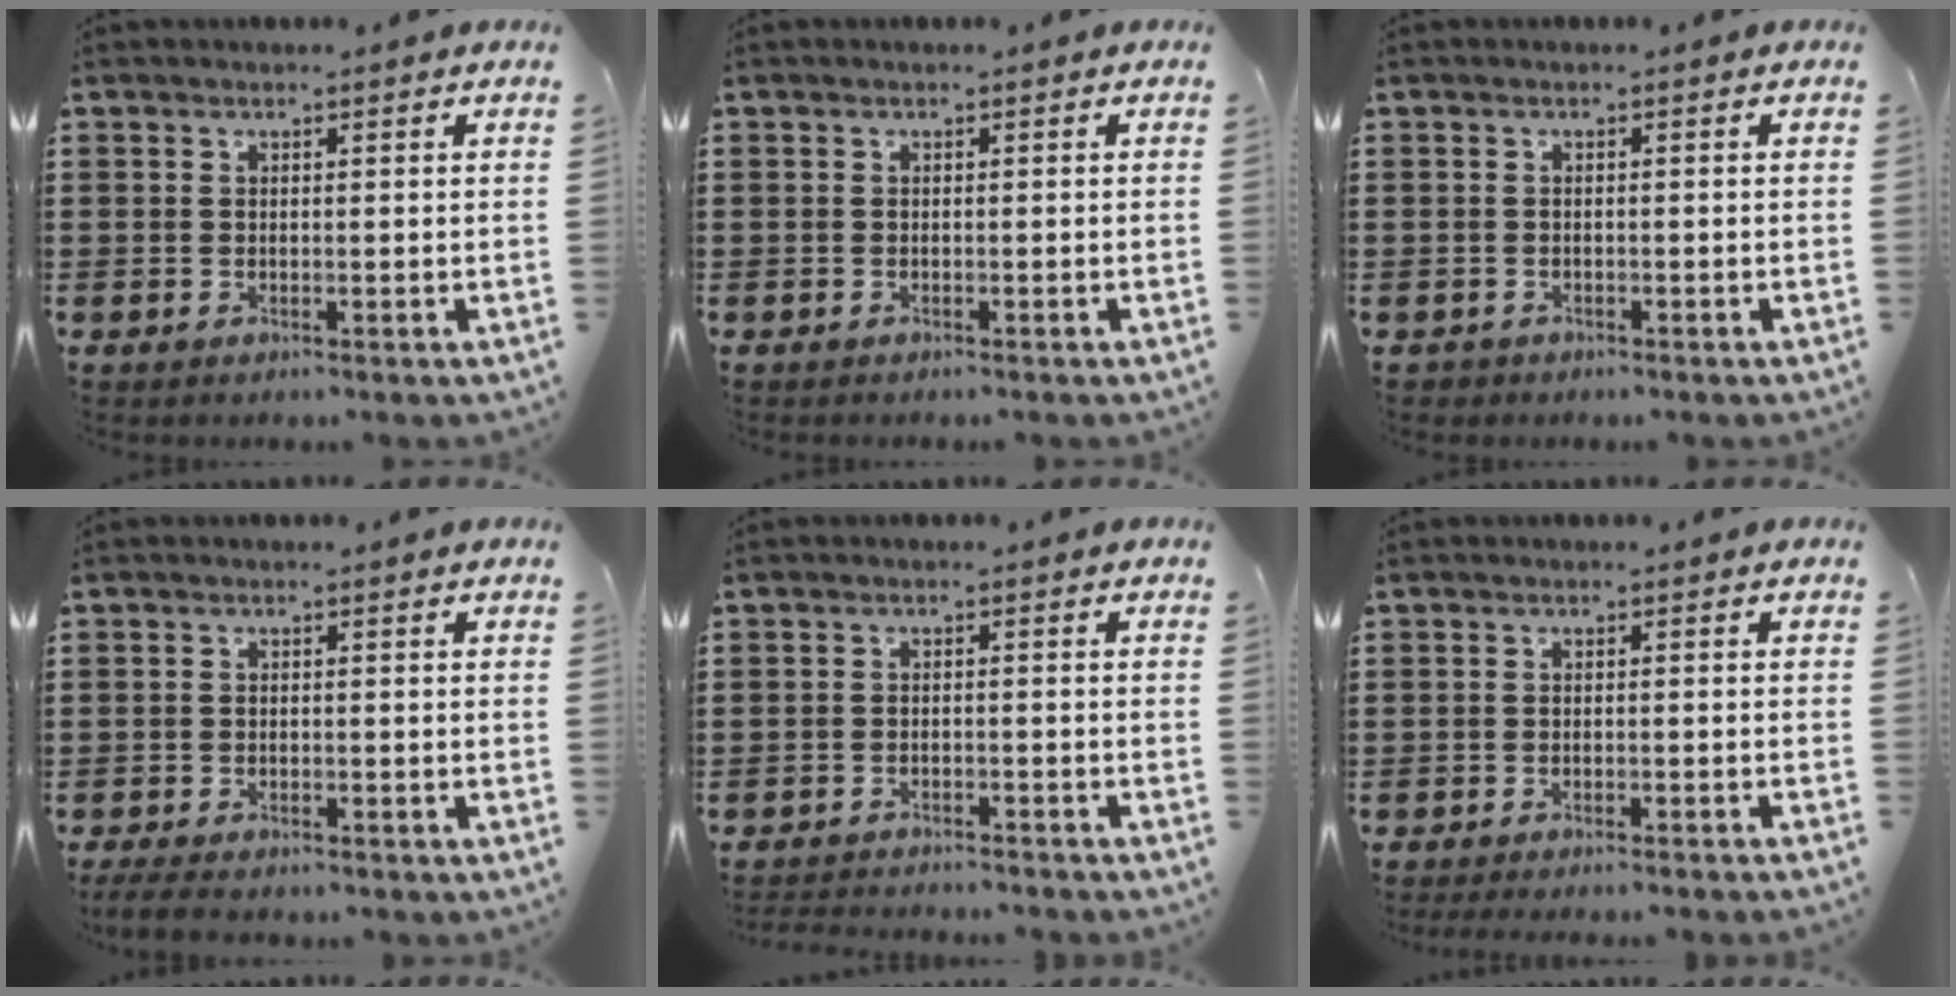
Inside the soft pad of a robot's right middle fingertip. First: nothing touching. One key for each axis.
{"total": 0.0}
{"total": 0.5, "fx": -0.5, "fy": 0.2, "fz": -0.1, "tx": 0.001, "ty": 0.002, "tz": -0.011}
{"total": 2.3, "fx": -2.2, "fy": 0.3, "fz": 0.7, "tx": -0.028, "ty": -0.005, "tz": -0.049}
{"total": 2.3, "fx": -2.3, "fy": -0.1, "fz": 0.0, "tx": -0.005, "ty": 0.000, "tz": -0.049}
{"total": 1.7, "fx": -1.7, "fy": -0.2, "fz": 0.3, "tx": -0.006, "ty": -0.001, "tz": -0.033}